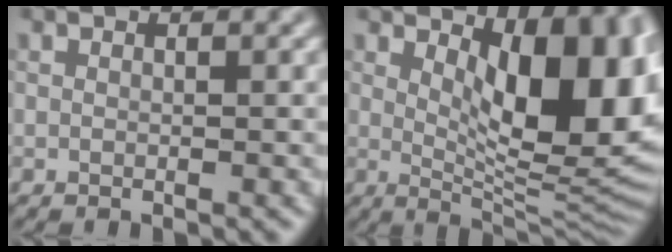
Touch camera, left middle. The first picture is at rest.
{"total": 12.0, "force": [3.2, 4.8, 10.5], "torque": [-0.132, -0.007, 0.055]}